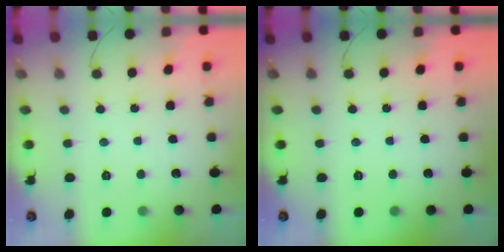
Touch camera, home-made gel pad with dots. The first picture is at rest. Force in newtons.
{"total": 0.0}